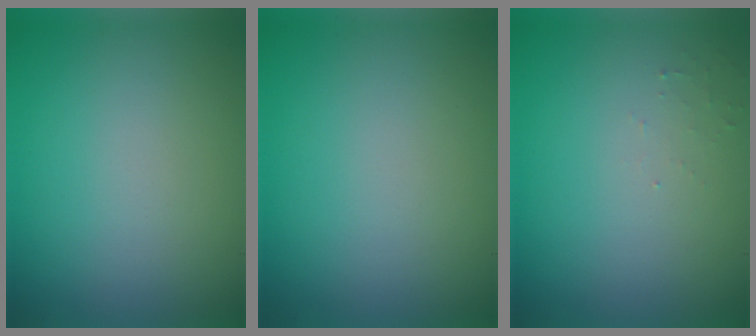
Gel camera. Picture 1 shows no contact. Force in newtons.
{"total": 0.0}
{"total": 0.7, "press": 0.7, "slide": 0.2}